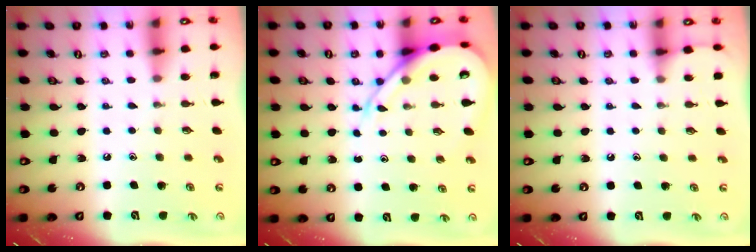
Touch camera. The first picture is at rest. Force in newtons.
{"total": 11.0, "press": 10.9, "slide": 1.0}
{"total": 3.3, "press": 3.3, "slide": 0.5}